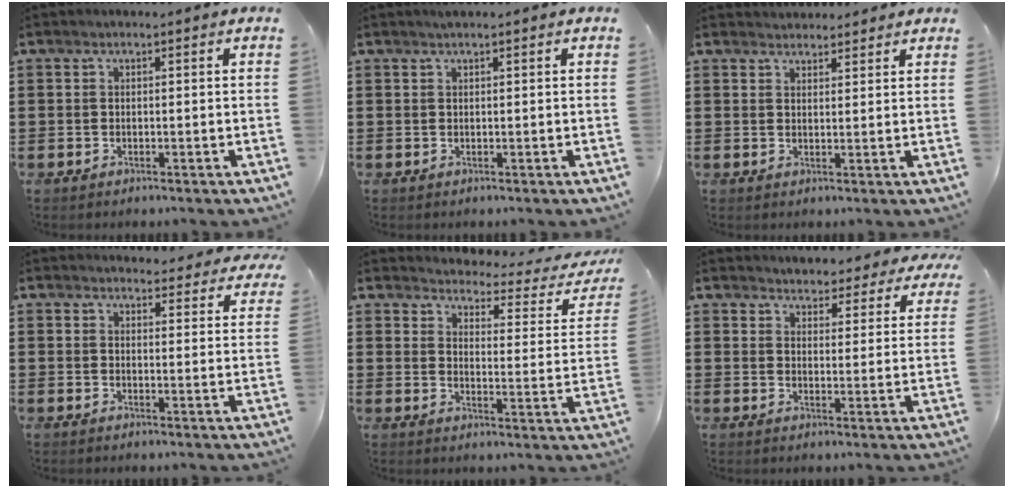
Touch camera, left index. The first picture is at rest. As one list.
[{"total": 0.6, "force": [0.5, 0.0, 0.4], "torque": [-0.008, 0.000, 0.010]}, {"total": 2.2, "force": [2.1, 0.5, -0.1], "torque": [-0.003, 0.000, 0.042]}, {"total": 3.9, "force": [3.8, 0.7, 0.5], "torque": [-0.015, -0.014, 0.070]}, {"total": 2.6, "force": [2.5, 0.3, 0.6], "torque": [-0.025, -0.029, 0.032]}, {"total": 3.8, "force": [3.8, 0.4, -0.3], "torque": [-0.008, -0.022, 0.065]}]